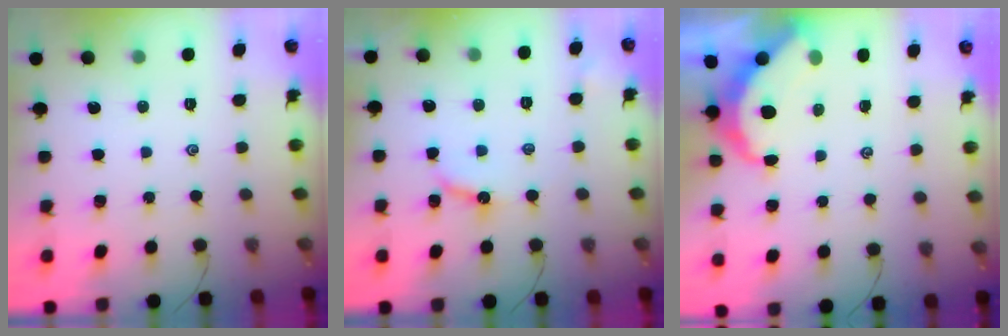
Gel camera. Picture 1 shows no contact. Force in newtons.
{"total": 5.6, "press": 5.6, "slide": 0.6}
{"total": 6.0, "press": 6.0, "slide": 0.2}